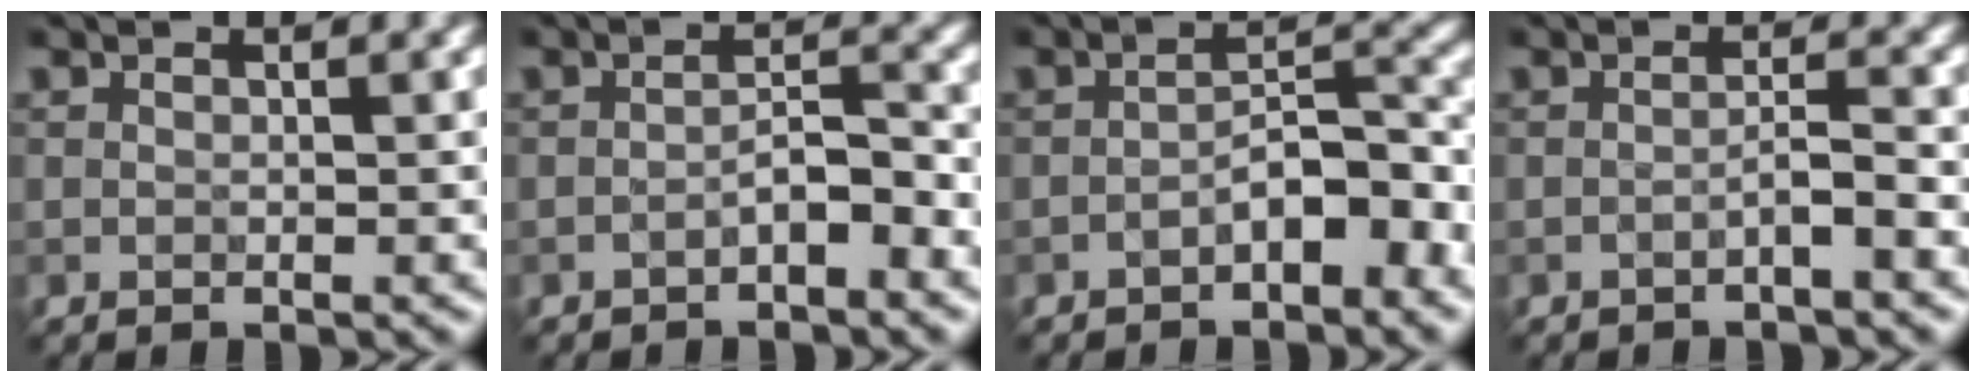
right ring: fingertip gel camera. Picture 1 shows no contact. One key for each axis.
{"total": 2.0, "fx": -1.2, "fy": 0.5, "fz": 1.6, "tx": -0.027, "ty": 0.008, "tz": -0.022}
{"total": 3.8, "fx": -2.0, "fy": 1.4, "fz": 2.9, "tx": -0.043, "ty": 0.016, "tz": -0.035}
{"total": 1.5, "fx": -0.8, "fy": 0.1, "fz": 1.2, "tx": -0.020, "ty": 0.004, "tz": -0.017}